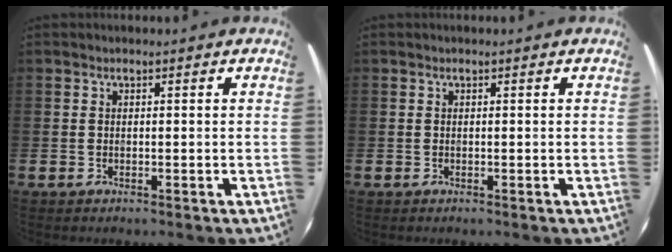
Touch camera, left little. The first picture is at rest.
{"total": 0.0}